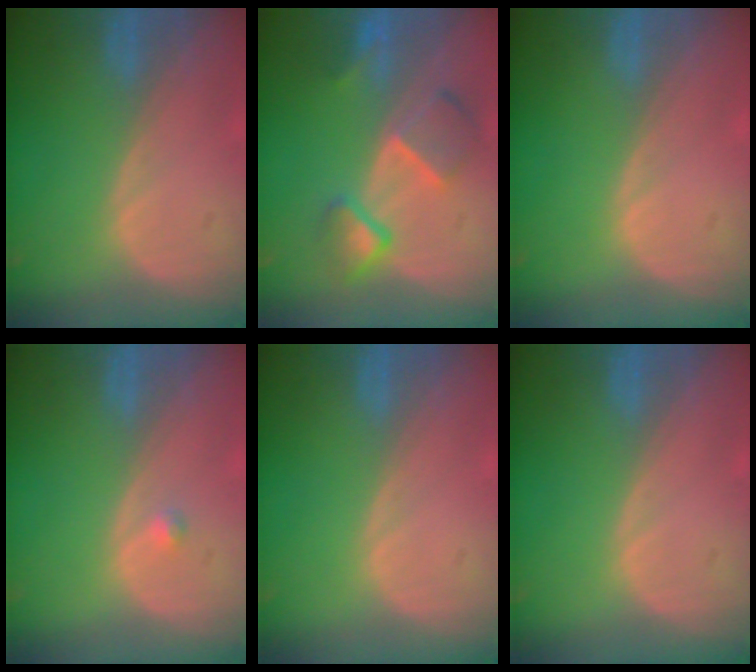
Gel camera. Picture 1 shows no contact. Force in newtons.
{"total": 7.6, "press": 6.7, "slide": 3.7}
{"total": 0.0}
{"total": 0.8, "press": 0.8, "slide": 0.2}
{"total": 0.0}
{"total": 0.0}